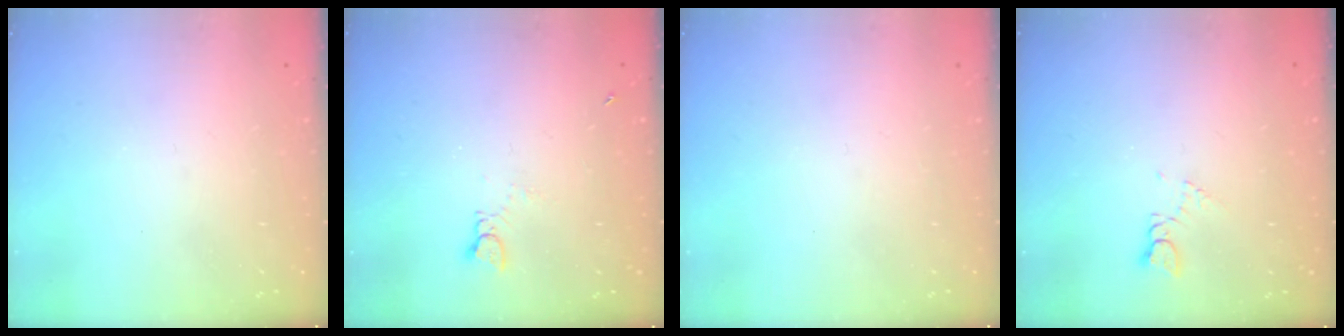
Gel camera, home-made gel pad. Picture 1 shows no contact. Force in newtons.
{"total": 0.9, "press": 0.9, "slide": 0.1}
{"total": 0.0}
{"total": 2.7, "press": 2.7, "slide": 0.3}